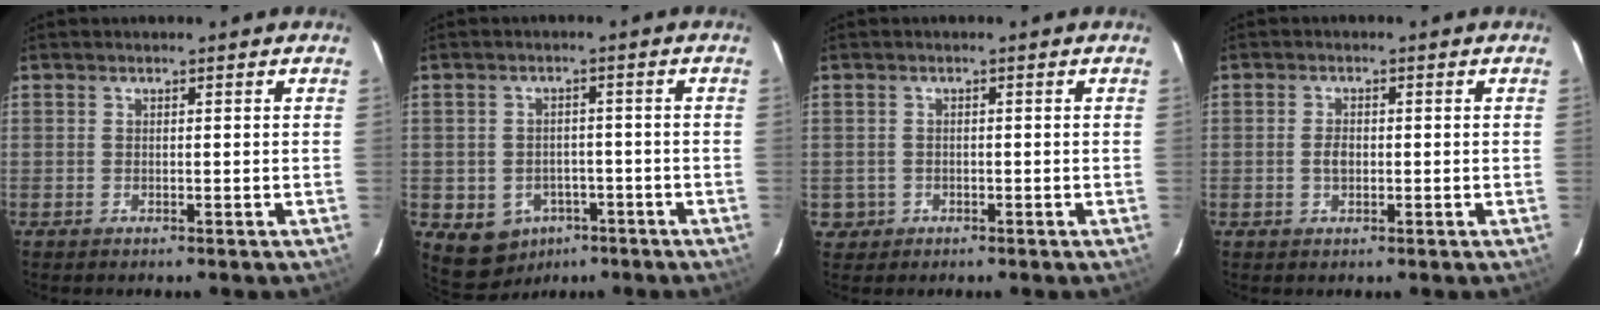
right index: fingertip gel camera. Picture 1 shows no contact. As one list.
[{"total": 8.1, "force": [-4.3, 6.5, 2.3], "torque": [-0.064, 0.012, -0.040]}, {"total": 2.7, "force": [-0.6, 2.7, 0.2], "torque": [-0.006, 0.009, -0.002]}, {"total": 2.4, "force": [-0.4, 1.6, 1.7], "torque": [-0.033, 0.003, -0.006]}]